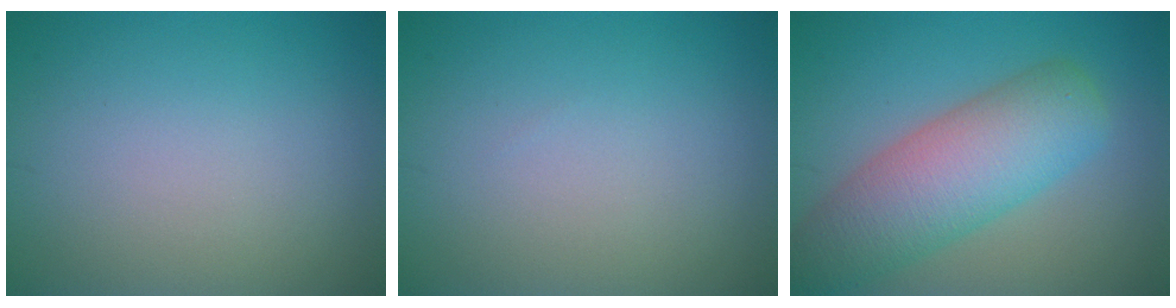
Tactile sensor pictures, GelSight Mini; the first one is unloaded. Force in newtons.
{"total": 0.0}
{"total": 8.0, "press": 8.0, "slide": 0.4}